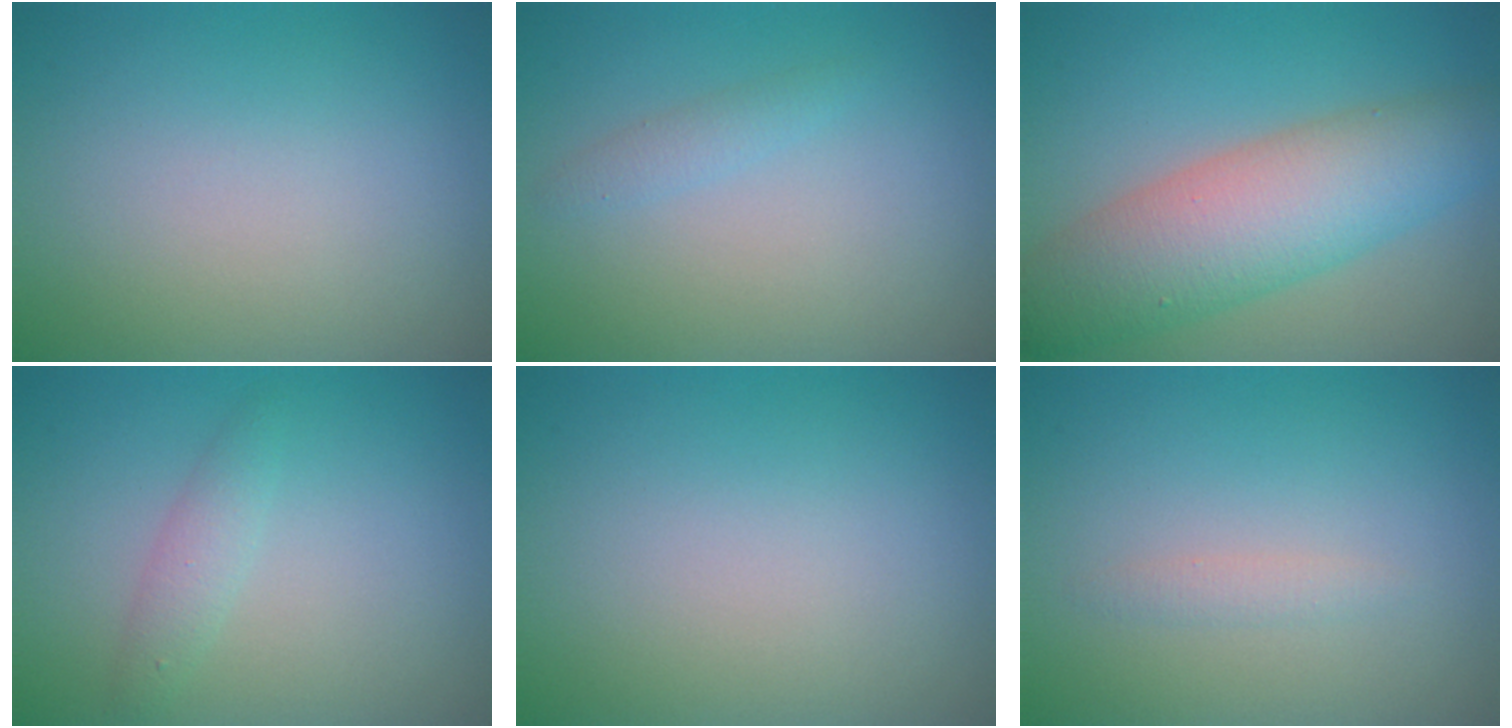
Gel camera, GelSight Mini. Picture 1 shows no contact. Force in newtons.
{"total": 1.2, "press": 1.2, "slide": 0.1}
{"total": 8.6, "press": 8.6, "slide": 0.1}
{"total": 1.6, "press": 1.6, "slide": 0.1}
{"total": 0.0}
{"total": 0.9, "press": 0.9, "slide": 0.0}